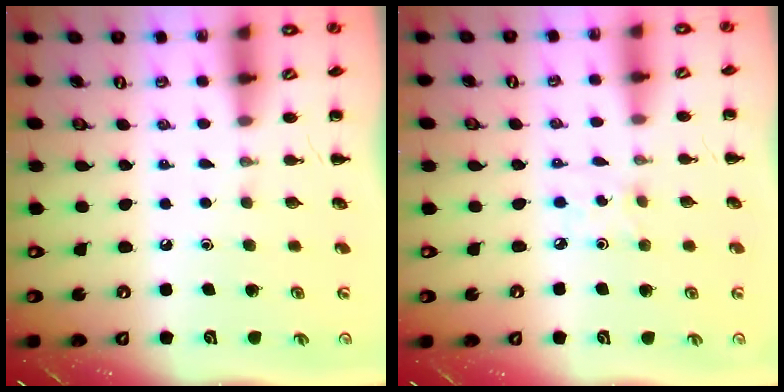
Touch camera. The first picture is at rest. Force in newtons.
{"total": 2.1, "press": 2.0, "slide": 0.4}